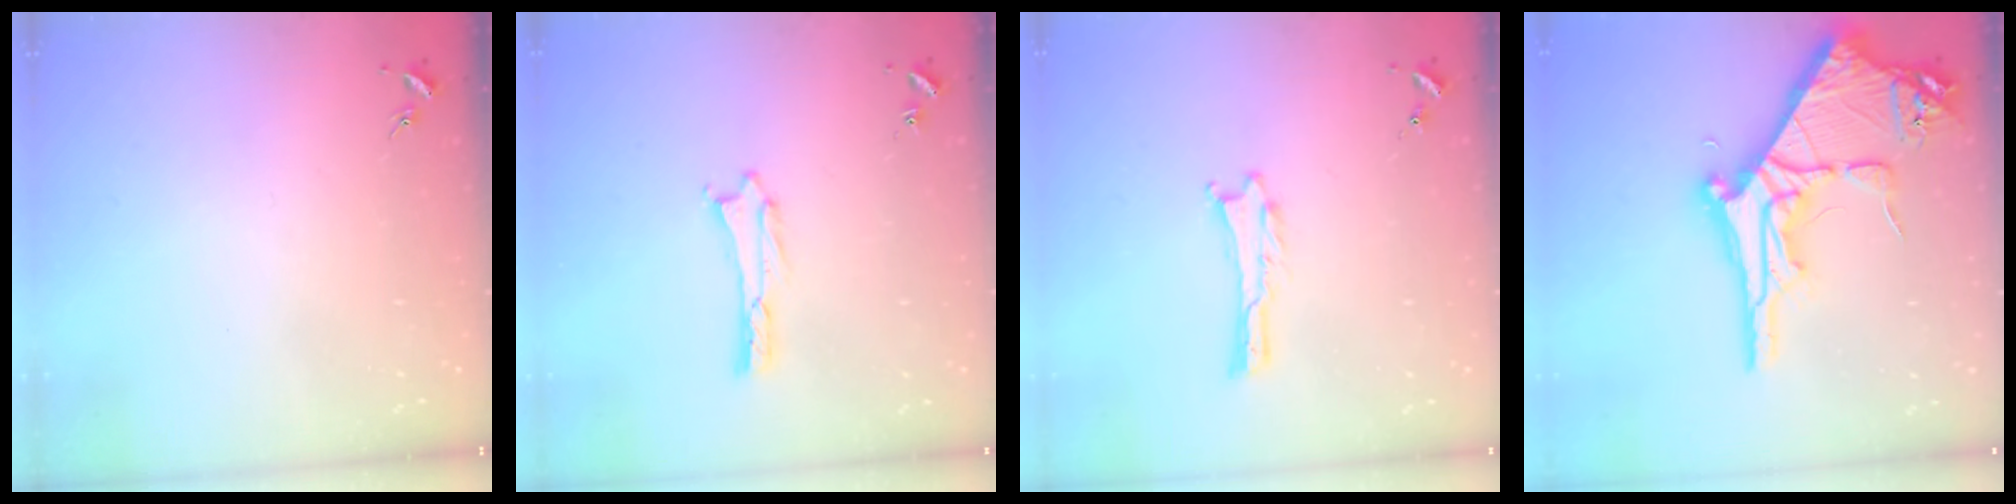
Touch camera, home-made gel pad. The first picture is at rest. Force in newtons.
{"total": 0.5, "press": 0.5, "slide": 0.2}
{"total": 0.0}
{"total": 10.9, "press": 10.9, "slide": 1.1}